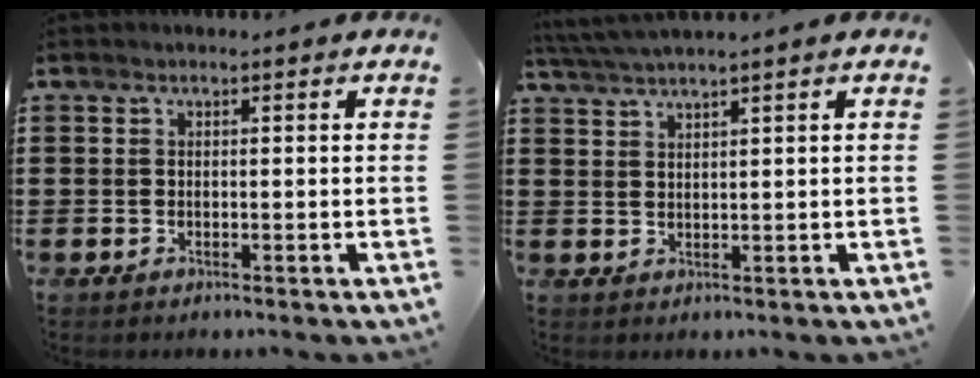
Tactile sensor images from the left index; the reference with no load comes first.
{"total": 2.4, "force": [2.2, -0.5, 0.8], "torque": [-0.023, -0.001, 0.040]}